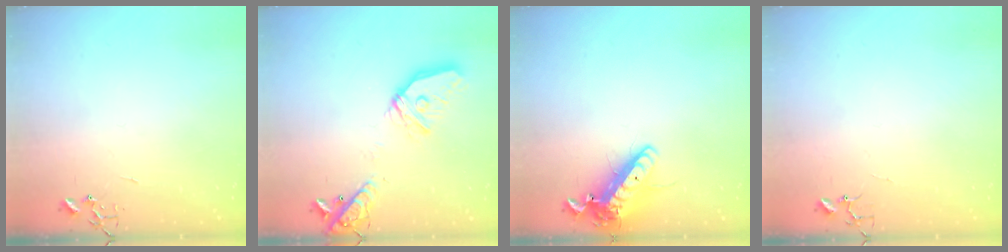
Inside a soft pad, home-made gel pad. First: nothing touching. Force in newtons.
{"total": 18.3, "press": 18.2, "slide": 2.6}
{"total": 14.8, "press": 14.5, "slide": 2.9}
{"total": 3.4, "press": 3.4, "slide": 0.3}